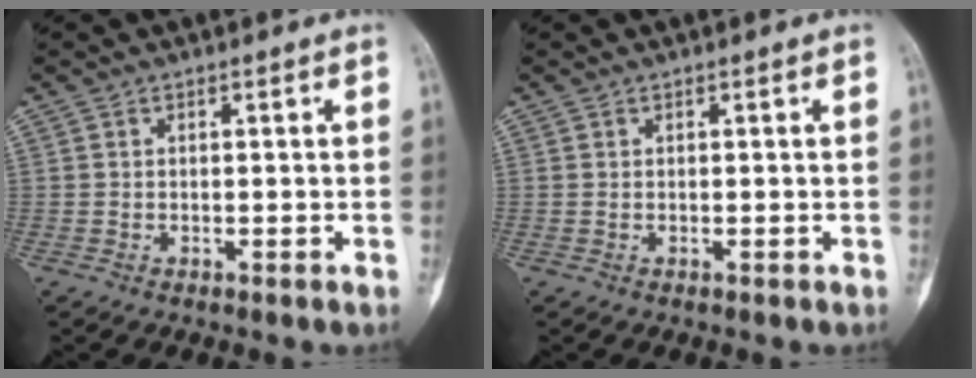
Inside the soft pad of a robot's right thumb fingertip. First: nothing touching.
{"total": 0.0}